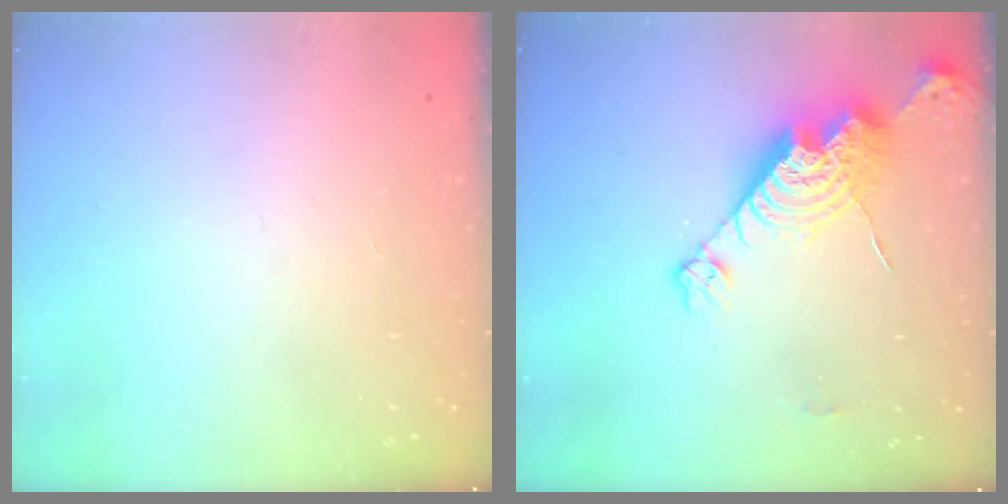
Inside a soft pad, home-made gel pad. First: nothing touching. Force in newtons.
{"total": 15.3, "press": 15.2, "slide": 1.3}